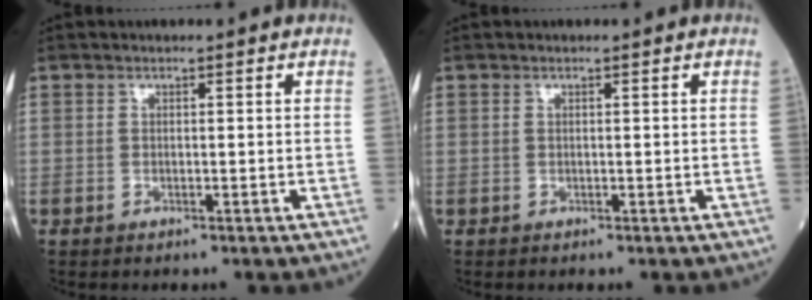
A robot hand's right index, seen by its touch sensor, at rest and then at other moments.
{"total": 0.0}